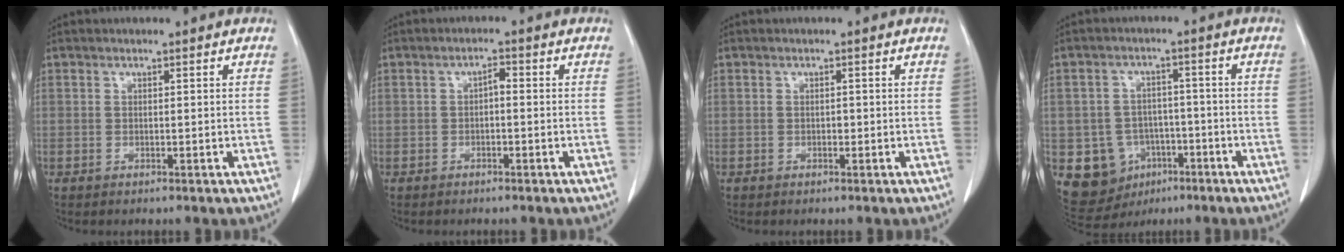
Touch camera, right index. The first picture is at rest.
{"total": 1.5, "force": [-0.1, 0.6, 1.4], "torque": [-0.020, 0.007, -0.004]}
{"total": 0.5, "force": [-0.1, 0.4, 0.4], "torque": [-0.004, 0.002, -0.004]}
{"total": 9.8, "force": [-3.4, 8.9, 2.4], "torque": [-0.055, 0.019, -0.039]}